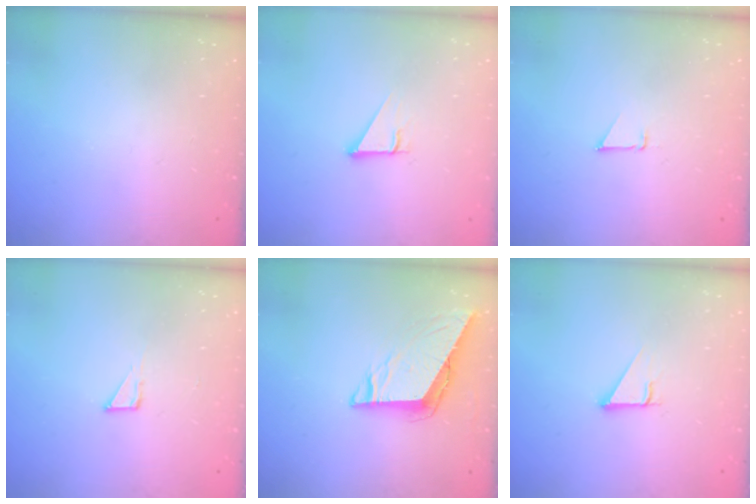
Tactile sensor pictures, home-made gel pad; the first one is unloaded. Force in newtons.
{"total": 3.7, "press": 3.7, "slide": 0.2}
{"total": 0.8, "press": 0.8, "slide": 0.1}
{"total": 2.8, "press": 2.8, "slide": 0.2}
{"total": 7.7, "press": 7.7, "slide": 0.3}
{"total": 2.7, "press": 2.7, "slide": 0.0}